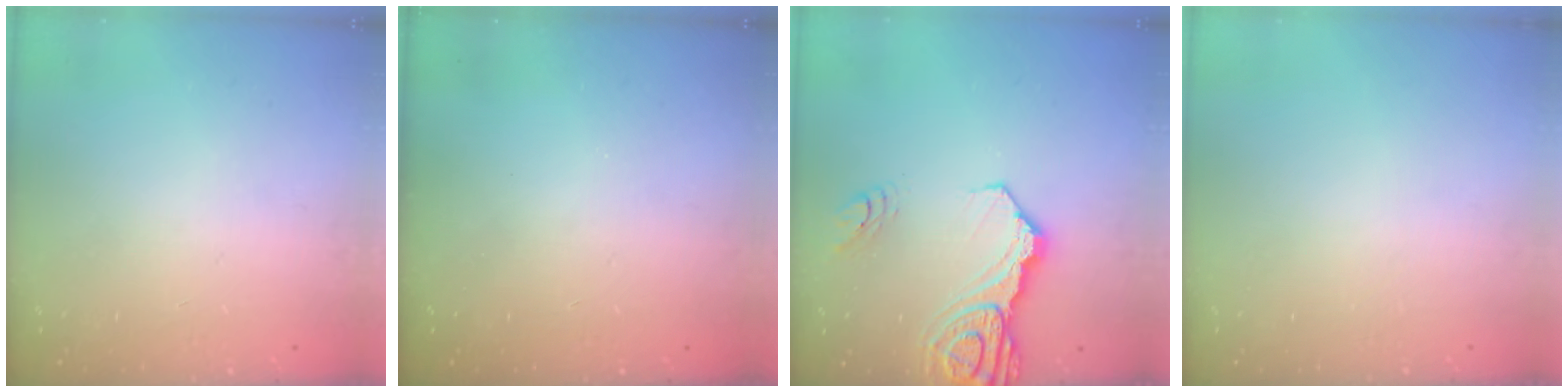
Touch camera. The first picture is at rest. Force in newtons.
{"total": 0.0}
{"total": 16.4, "press": 16.3, "slide": 1.9}
{"total": 0.0}